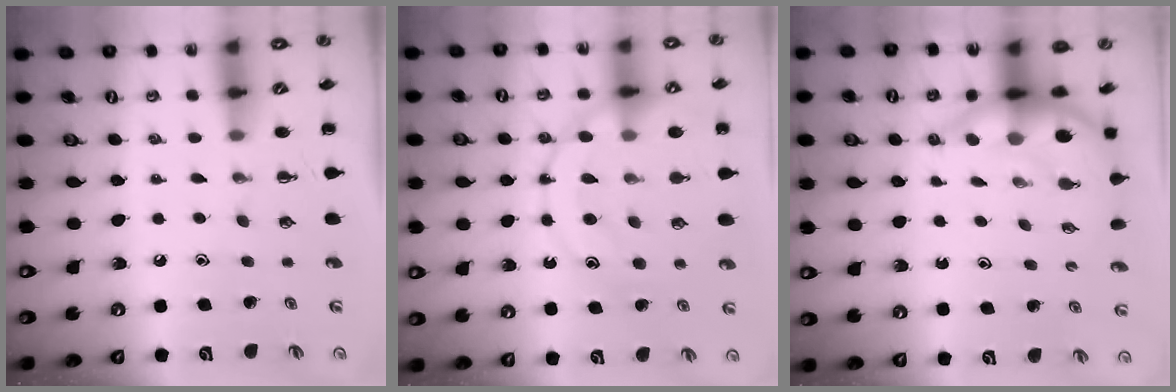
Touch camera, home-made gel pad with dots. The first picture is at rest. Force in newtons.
{"total": 17.3, "press": 17.2, "slide": 1.9}
{"total": 6.1, "press": 6.0, "slide": 0.8}